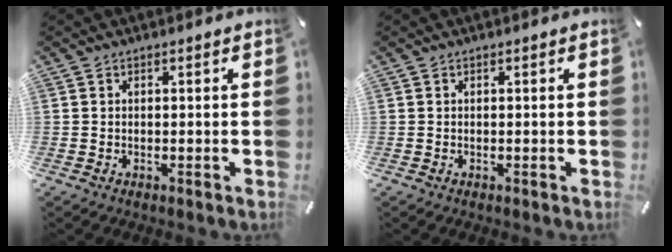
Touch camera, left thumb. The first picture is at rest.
{"total": 0.0}